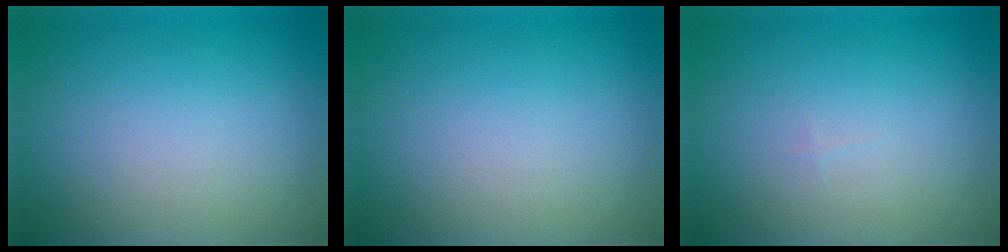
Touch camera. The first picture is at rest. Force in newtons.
{"total": 0.0}
{"total": 0.0}